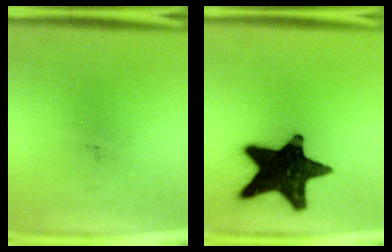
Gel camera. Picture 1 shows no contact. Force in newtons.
{"total": 19.5}